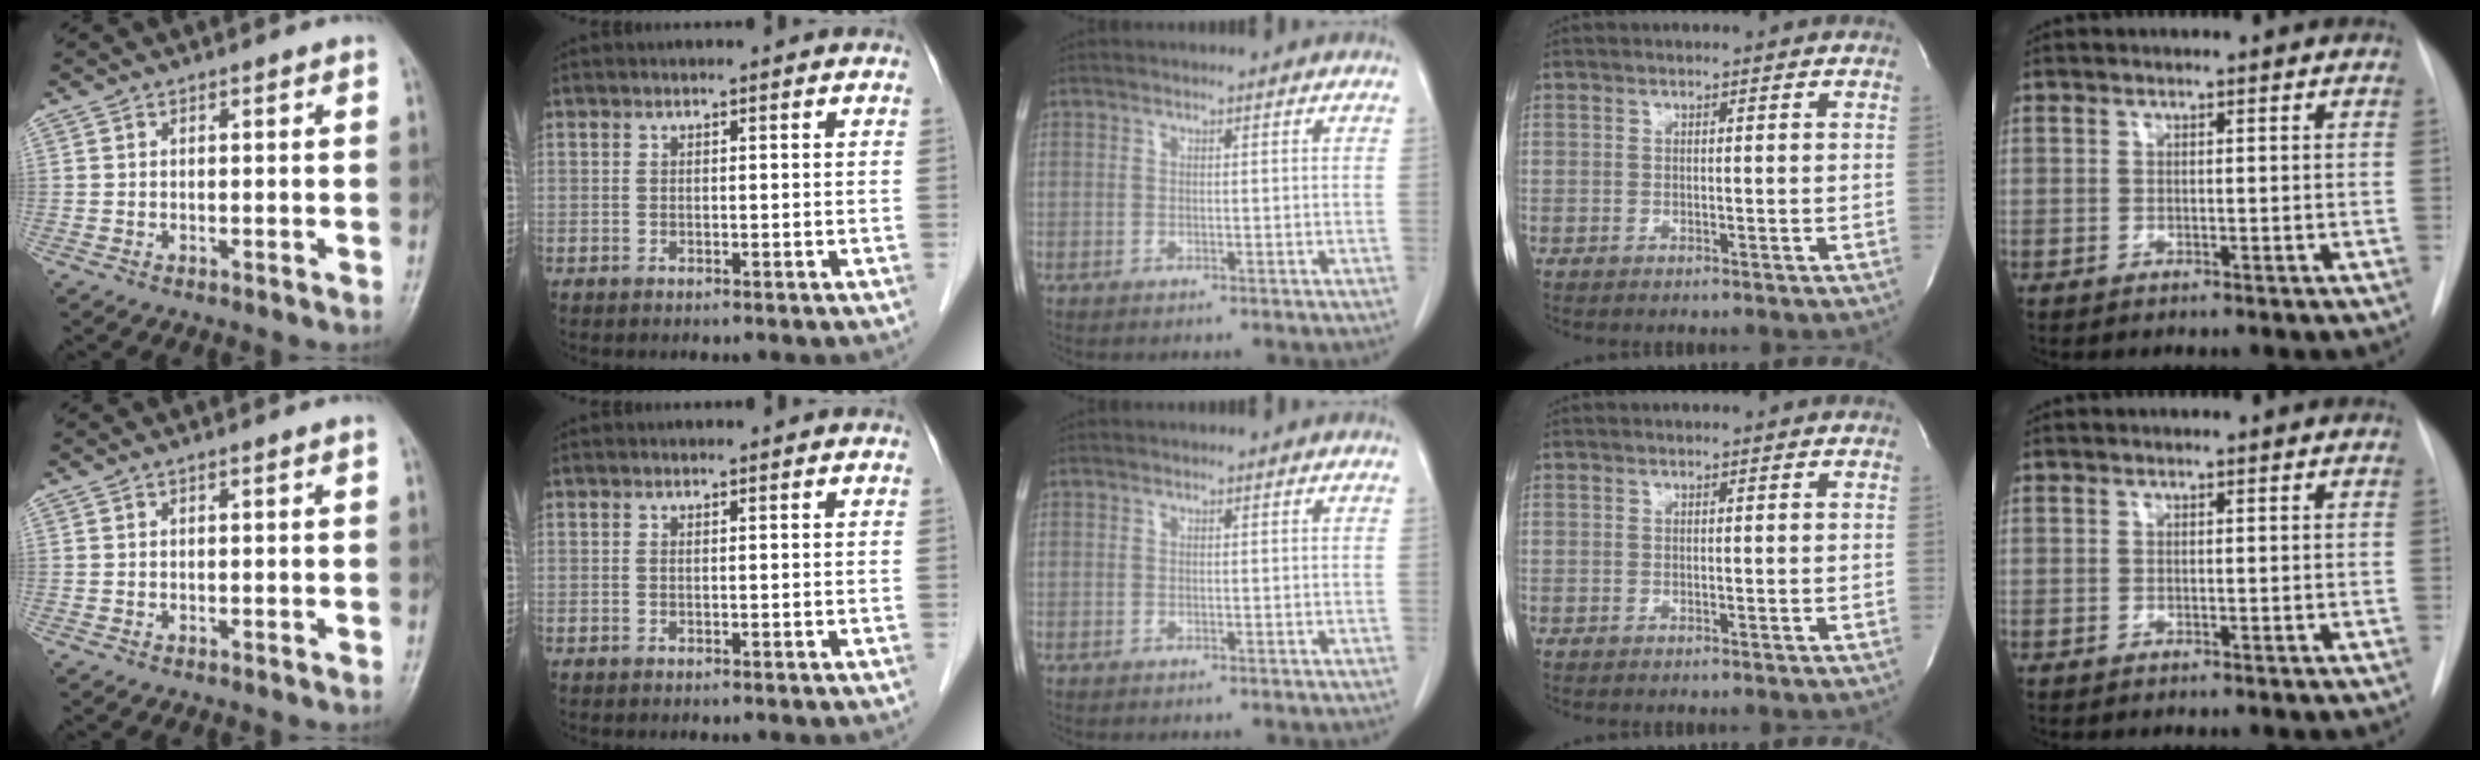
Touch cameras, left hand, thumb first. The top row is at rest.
{}